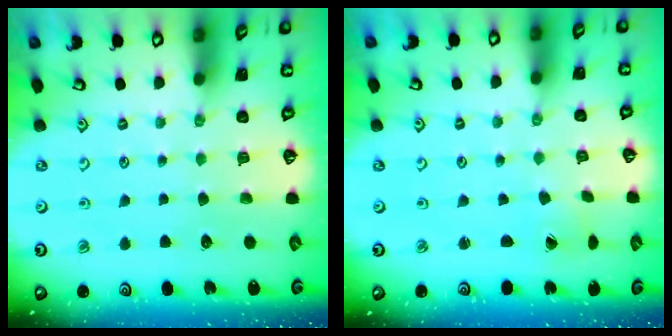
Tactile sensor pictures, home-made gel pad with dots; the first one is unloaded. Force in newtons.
{"total": 1.2, "press": 1.2, "slide": 0.1}